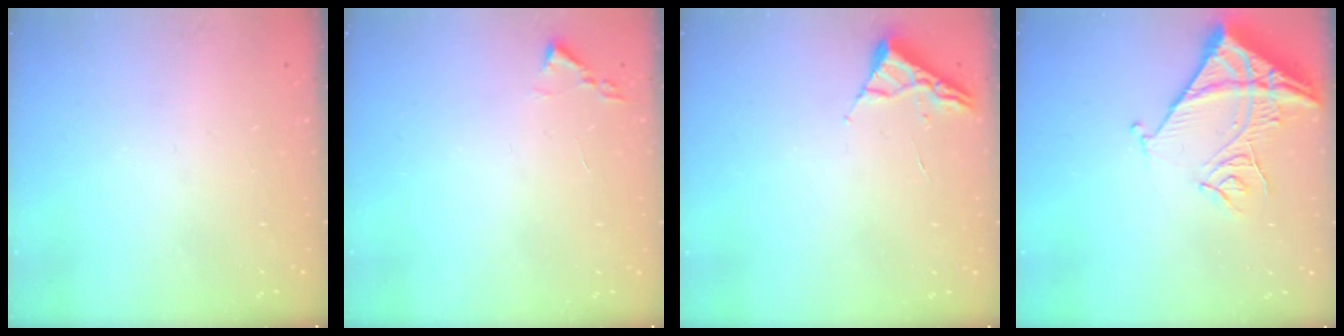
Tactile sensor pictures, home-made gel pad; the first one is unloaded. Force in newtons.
{"total": 1.9, "press": 1.8, "slide": 0.3}
{"total": 2.6, "press": 2.6, "slide": 0.3}
{"total": 14.2, "press": 14.2, "slide": 1.2}